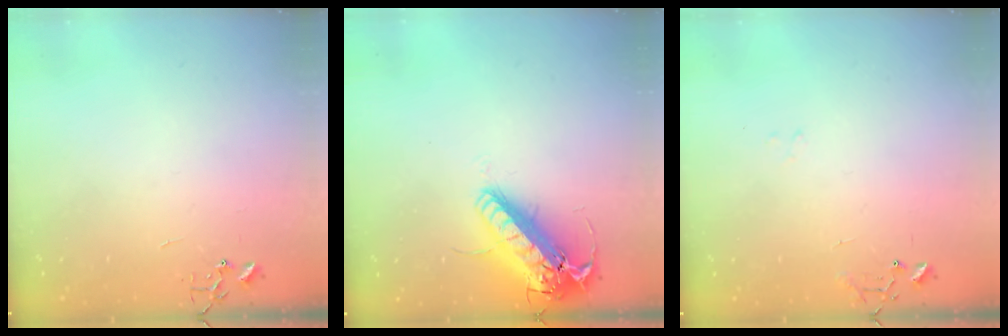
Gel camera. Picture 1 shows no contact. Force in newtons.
{"total": 21.1, "press": 20.8, "slide": 3.7}
{"total": 8.0, "press": 8.0, "slide": 0.9}